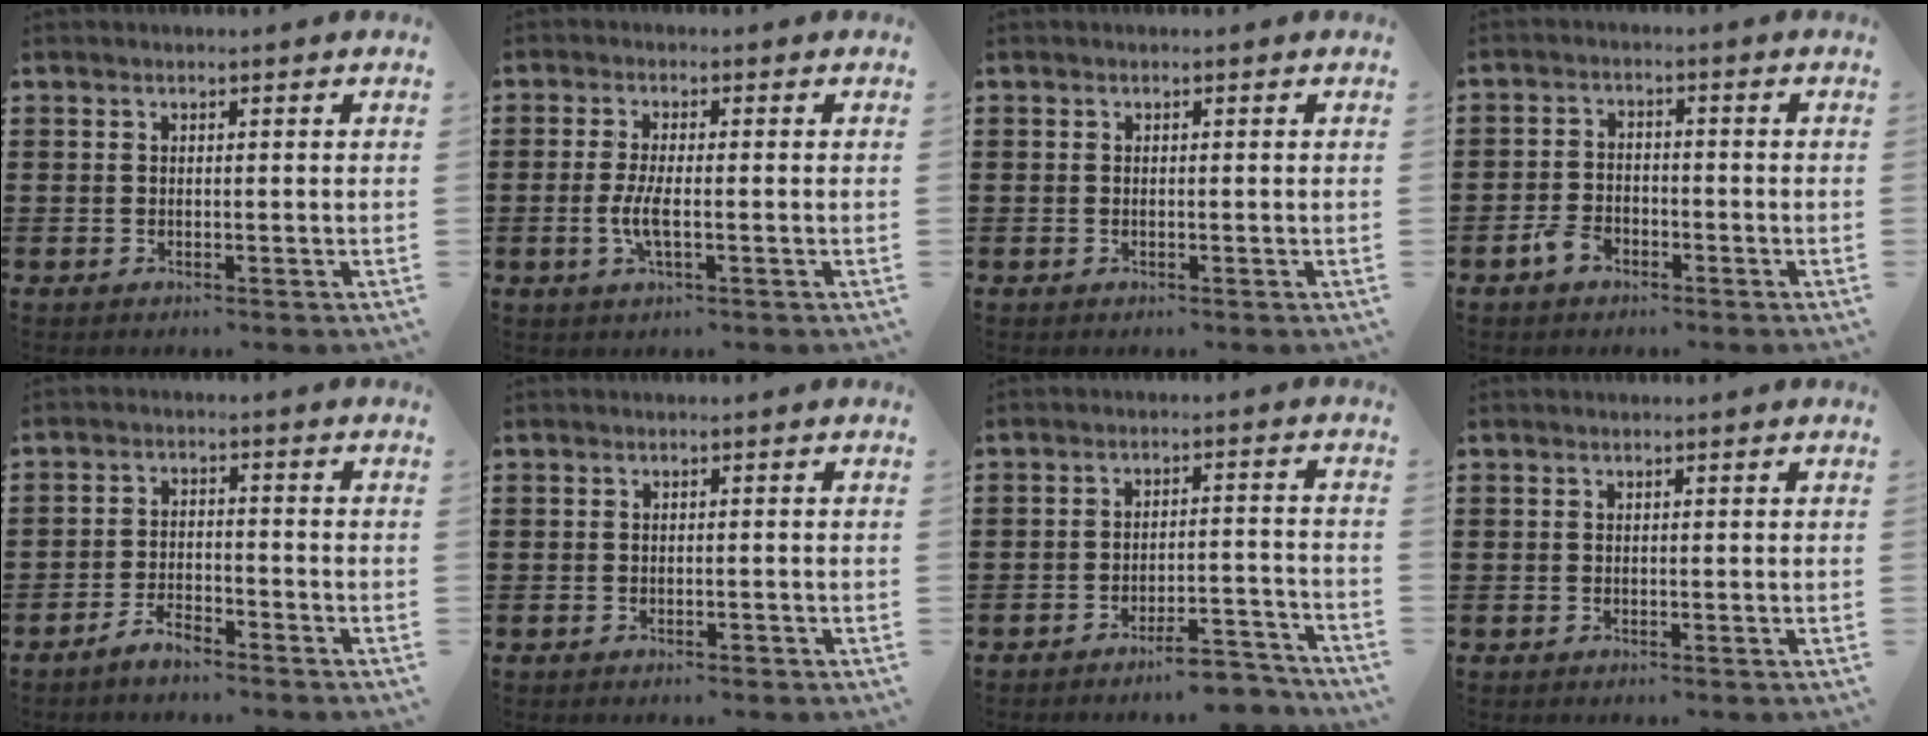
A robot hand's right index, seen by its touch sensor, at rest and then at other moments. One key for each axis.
{"total": 4.0, "fx": -0.9, "fy": 0.9, "fz": 3.8, "tx": -0.088, "ty": -0.007, "tz": -0.023}
{"total": 0.0}
{"total": 3.4, "fx": -2.3, "fy": 1.9, "fz": 1.5, "tx": -0.036, "ty": 0.005, "tz": -0.046}
{"total": 3.3, "fx": -3.2, "fy": 0.6, "fz": 0.8, "tx": -0.016, "ty": 0.010, "tz": -0.063}
{"total": 0.7, "fx": -0.6, "fy": 0.2, "fz": 0.3, "tx": -0.008, "ty": -0.002, "tz": -0.012}
{"total": 5.6, "fx": -5.2, "fy": 0.5, "fz": 2.1, "tx": -0.033, "ty": 0.000, "tz": -0.099}
{"total": 0.0}